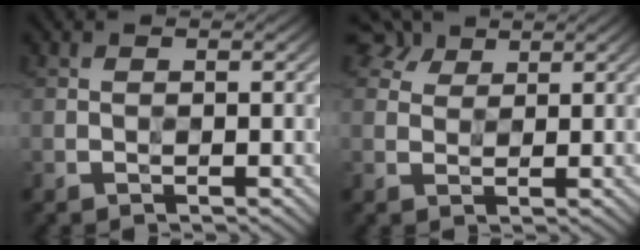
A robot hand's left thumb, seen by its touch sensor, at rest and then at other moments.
{"total": 4.7, "force": [3.7, 2.6, 1.3], "torque": [-0.035, 0.013, 0.071]}